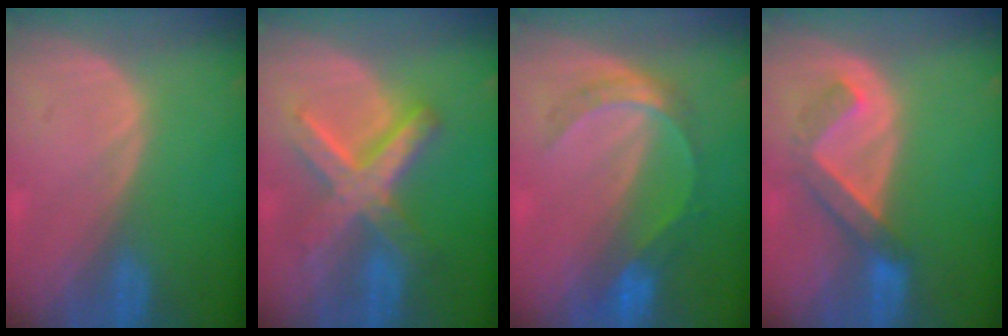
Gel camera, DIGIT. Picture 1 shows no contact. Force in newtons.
{"total": 8.7, "press": 8.7, "slide": 0.8}
{"total": 6.3, "press": 5.4, "slide": 3.2}
{"total": 5.0, "press": 4.9, "slide": 1.0}